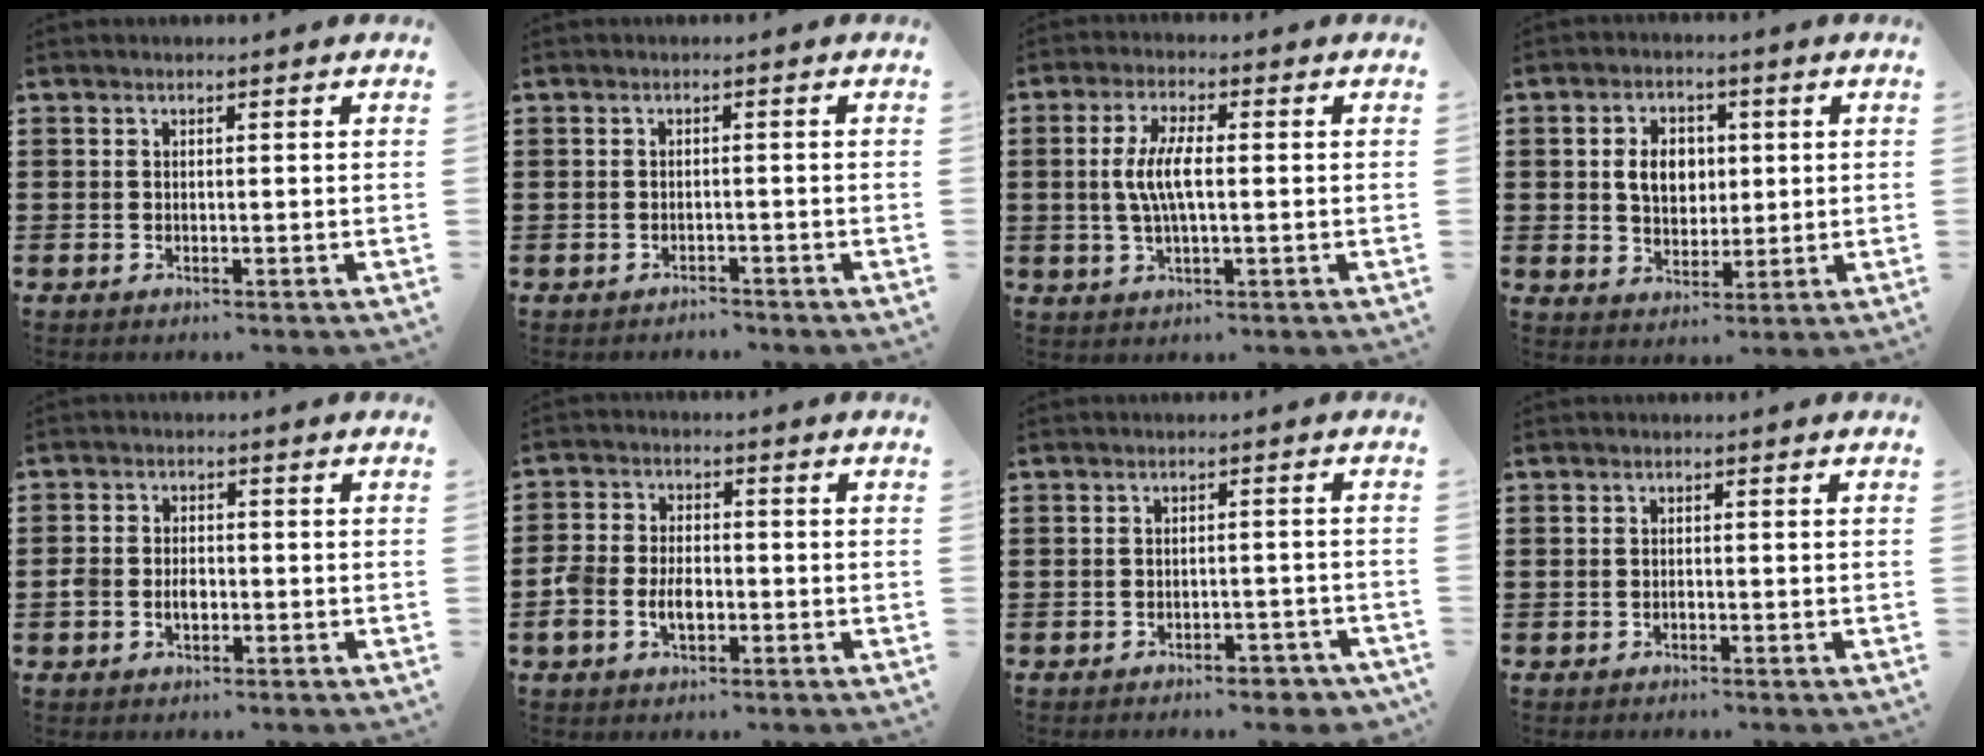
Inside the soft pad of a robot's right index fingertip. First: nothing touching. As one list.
[{"total": 1.4, "force": [-1.4, 0.2, -0.3], "torque": [0.000, 0.004, -0.032]}, {"total": 6.0, "force": [-0.1, 1.8, 5.8], "torque": [-0.126, -0.005, -0.010]}, {"total": 5.7, "force": [0.6, 4.2, 3.8], "torque": [-0.087, 0.007, 0.003]}, {"total": 2.9, "force": [-0.7, 2.1, 1.9], "torque": [-0.037, 0.003, -0.013]}, {"total": 4.7, "force": [-1.4, 3.2, 3.0], "torque": [-0.072, 0.003, -0.030]}, {"total": 2.3, "force": [-2.2, 0.4, 0.7], "torque": [-0.015, -0.002, -0.043]}, {"total": 0.6, "force": [-0.3, 0.3, 0.4], "torque": [-0.009, -0.002, -0.006]}]